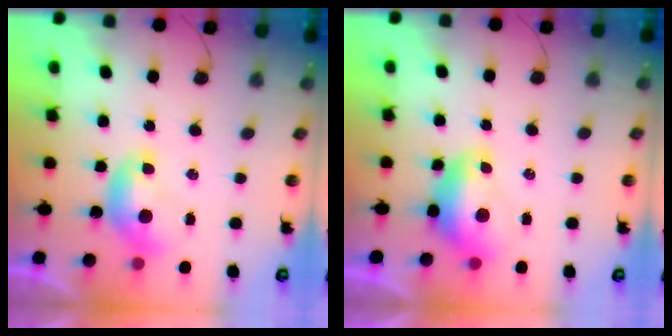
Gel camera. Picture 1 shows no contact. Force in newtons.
{"total": 1.5, "press": 1.4, "slide": 0.6}